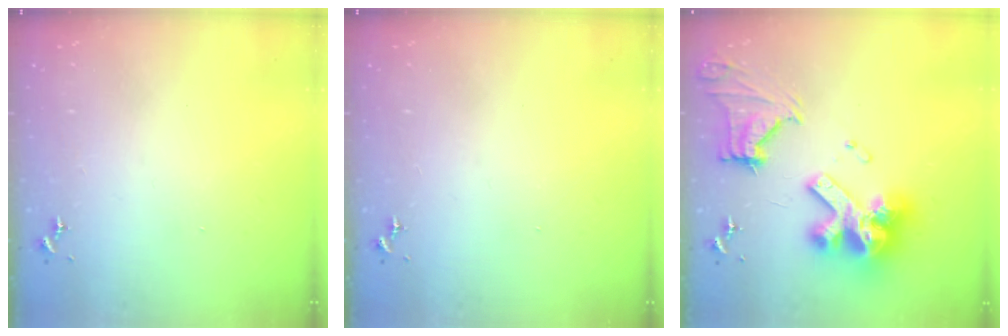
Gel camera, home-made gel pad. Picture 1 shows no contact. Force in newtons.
{"total": 0.0}
{"total": 23.3, "press": 23.2, "slide": 2.5}